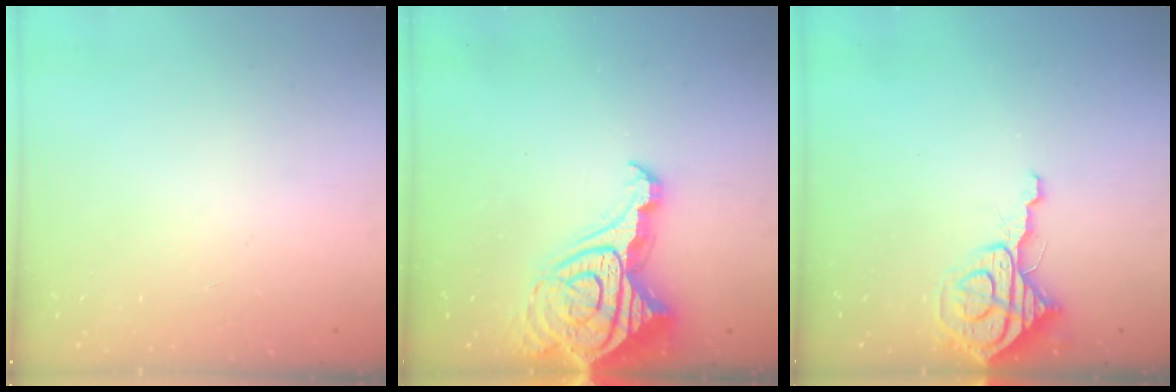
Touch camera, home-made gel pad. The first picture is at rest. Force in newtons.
{"total": 18.5, "press": 18.4, "slide": 1.8}
{"total": 7.9, "press": 7.8, "slide": 0.8}